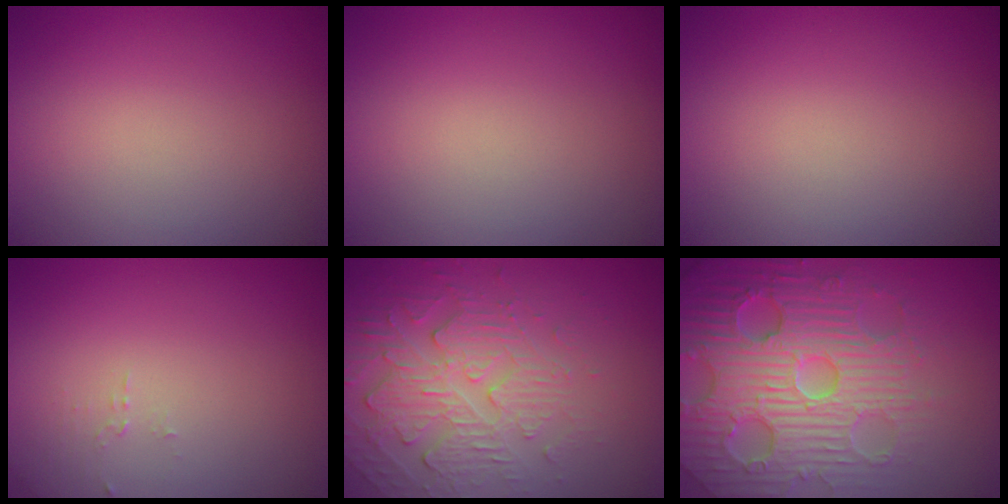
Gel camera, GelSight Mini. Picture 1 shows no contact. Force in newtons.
{"total": 0.0}
{"total": 0.0}
{"total": 0.9, "press": 0.9, "slide": 0.3}
{"total": 5.3, "press": 3.7, "slide": 3.7}
{"total": 8.0, "press": 7.8, "slide": 1.7}